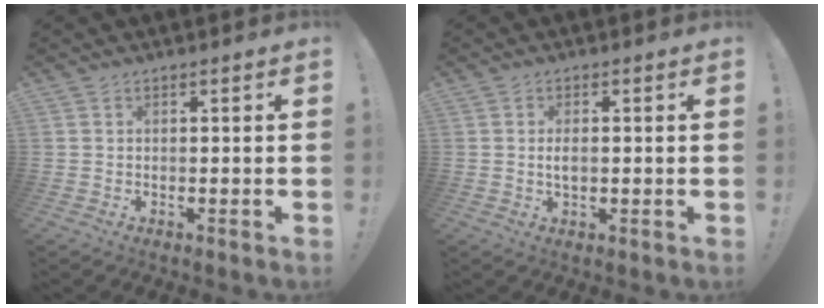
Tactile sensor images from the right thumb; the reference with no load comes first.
{"total": 2.3, "force": [-0.1, 1.1, 2.0], "torque": [-0.039, 0.005, -0.003]}